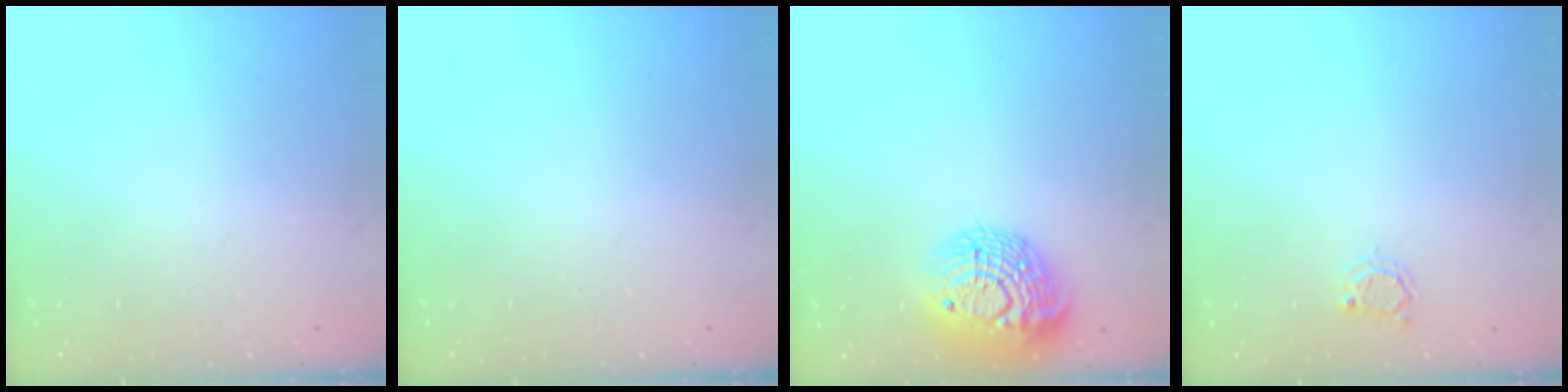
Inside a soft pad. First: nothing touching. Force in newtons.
{"total": 0.0}
{"total": 16.7, "press": 16.7, "slide": 1.0}
{"total": 3.0, "press": 3.0, "slide": 0.4}